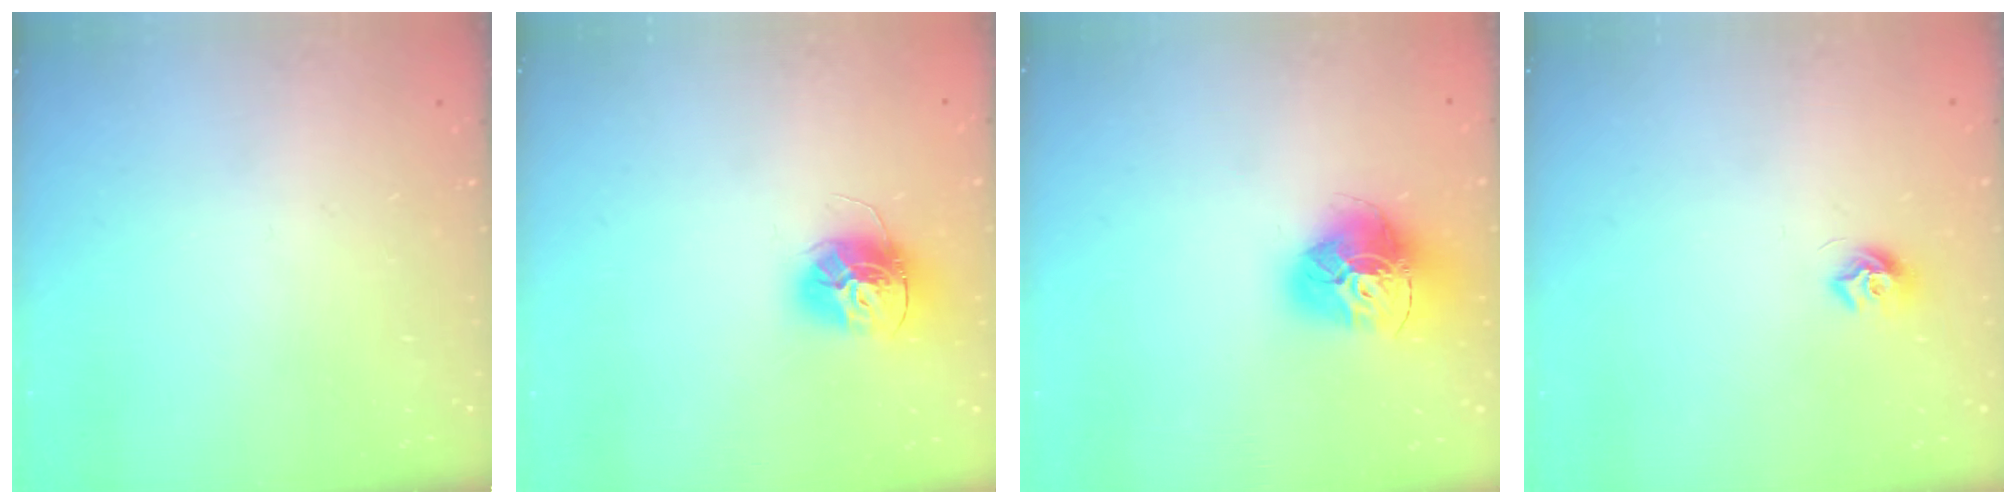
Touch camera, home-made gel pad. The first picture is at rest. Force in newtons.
{"total": 13.4, "press": 13.4, "slide": 1.2}
{"total": 17.4, "press": 17.3, "slide": 1.7}
{"total": 6.7, "press": 6.6, "slide": 0.6}